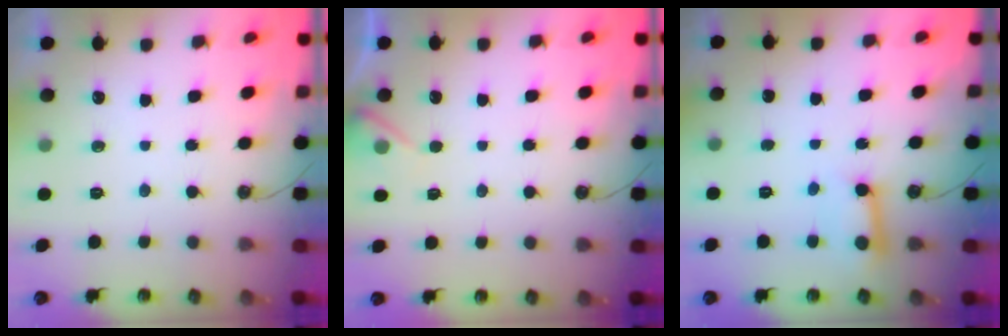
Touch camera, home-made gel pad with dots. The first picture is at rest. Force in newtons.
{"total": 4.6, "press": 4.6, "slide": 0.7}
{"total": 8.6, "press": 8.5, "slide": 0.9}